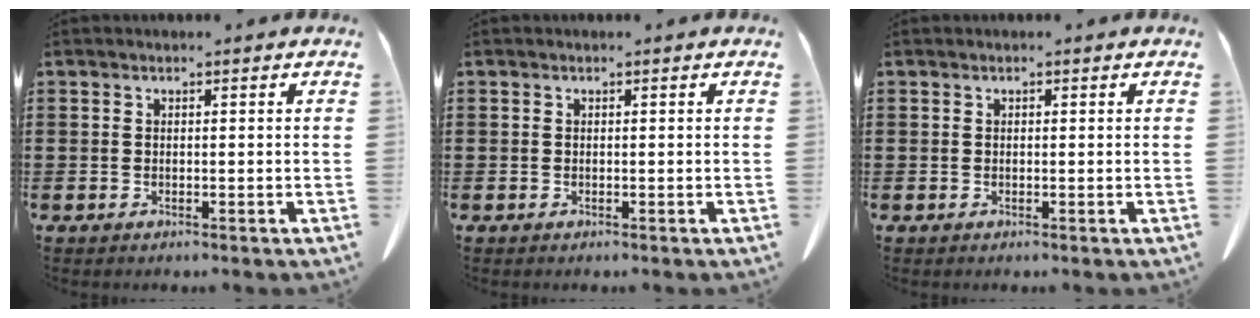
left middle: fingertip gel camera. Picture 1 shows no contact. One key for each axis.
{"total": 0.0}
{"total": 0.0}